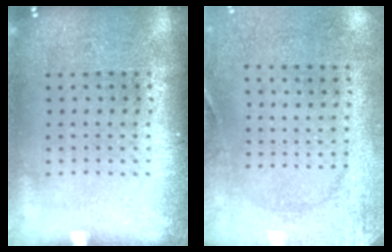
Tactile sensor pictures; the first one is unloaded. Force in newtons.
{"total": 2.8, "press": 2.1, "slide": 1.8}